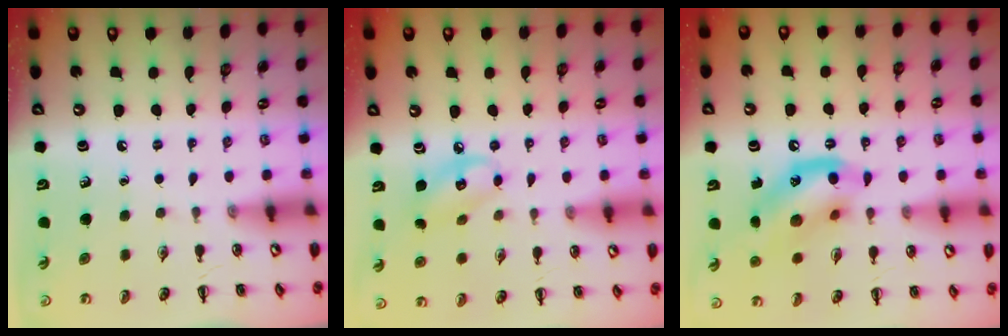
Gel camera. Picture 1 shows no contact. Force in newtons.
{"total": 7.9, "press": 7.8, "slide": 1.2}
{"total": 13.3, "press": 12.9, "slide": 3.1}